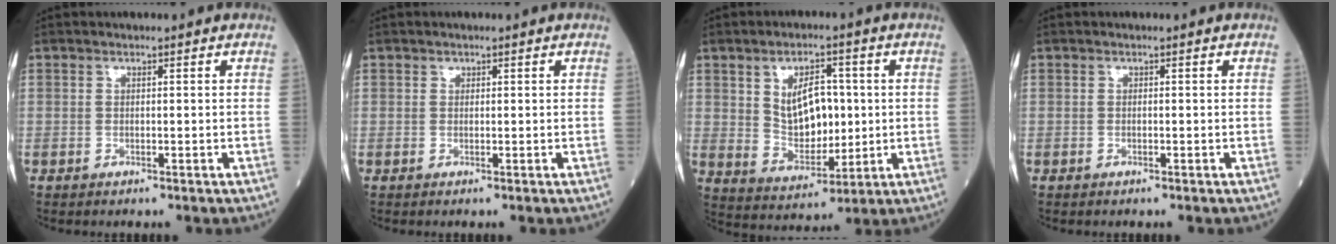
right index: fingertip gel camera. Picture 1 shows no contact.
{"total": 0.5, "force": [0.3, 0.4, 0.1], "torque": [0.002, -0.001, 0.002]}
{"total": 9.2, "force": [1.6, 5.0, 7.5], "torque": [-0.137, 0.004, 0.042]}
{"total": 0.0}